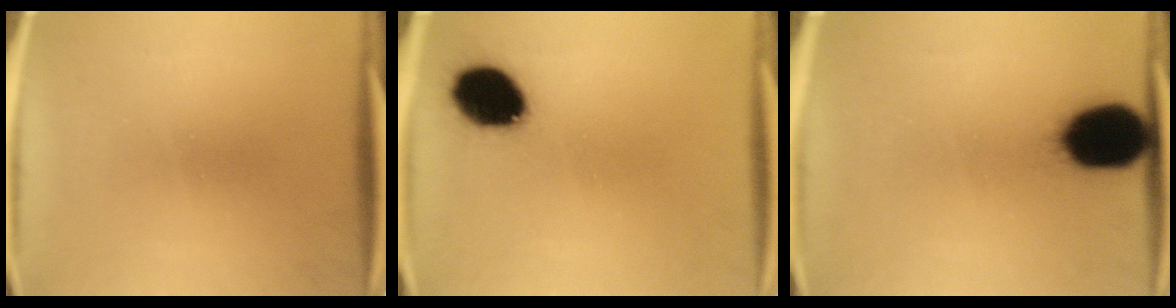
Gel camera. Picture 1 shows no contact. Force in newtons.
{"total": 13.2}
{"total": 17.1}